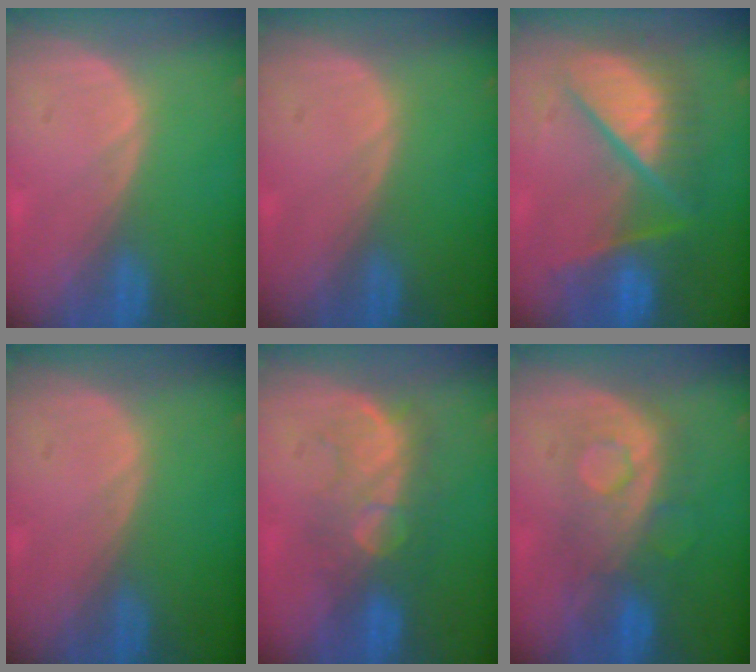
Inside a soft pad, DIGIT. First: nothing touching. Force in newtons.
{"total": 0.0}
{"total": 10.4, "press": 10.3, "slide": 1.3}
{"total": 0.0}
{"total": 8.1, "press": 7.9, "slide": 1.7}
{"total": 7.8, "press": 7.8, "slide": 0.6}